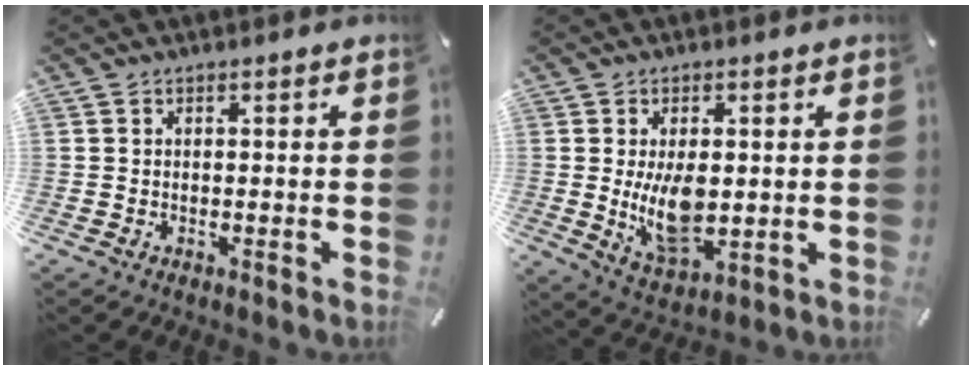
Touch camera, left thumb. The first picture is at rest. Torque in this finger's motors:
{"motor_torque": [0.92, 1.20, 0.24, 0.00, 0.26]}